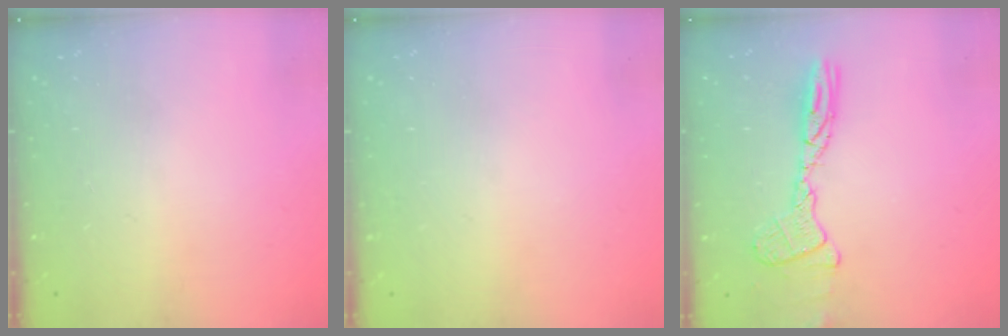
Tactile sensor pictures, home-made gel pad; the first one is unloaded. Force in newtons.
{"total": 9.9, "press": 2.5, "slide": 9.6}
{"total": 12.1, "press": 12.0, "slide": 0.9}